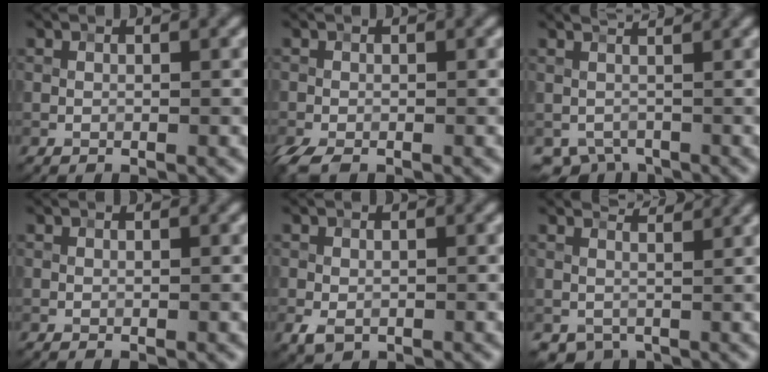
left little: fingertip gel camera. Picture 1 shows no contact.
{"total": 3.5, "force": [-2.0, 1.9, 2.2], "torque": [-0.060, -0.013, -0.041]}
{"total": 1.9, "force": [-0.2, 1.4, 1.3], "torque": [-0.022, -0.007, -0.003]}
{"total": 0.0}
{"total": 1.4, "force": [-0.5, 1.1, 0.8], "torque": [-0.017, -0.002, -0.009]}
{"total": 2.2, "force": [1.8, 1.0, 0.8], "torque": [-0.022, -0.003, 0.027]}